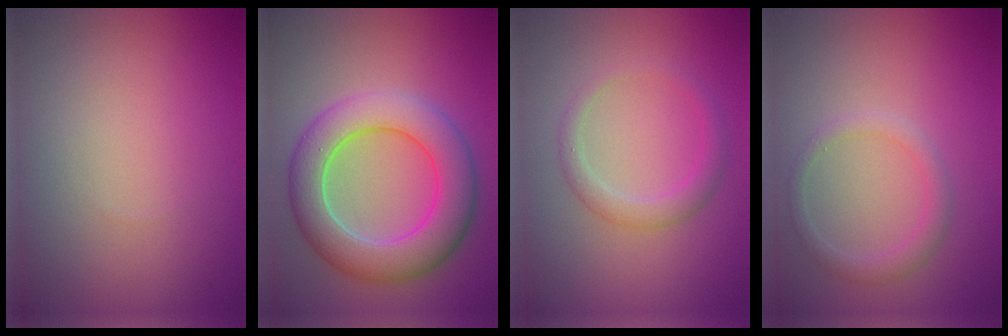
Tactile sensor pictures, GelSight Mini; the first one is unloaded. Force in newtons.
{"total": 7.5, "press": 7.5, "slide": 0.3}
{"total": 2.1, "press": 2.1, "slide": 0.1}
{"total": 1.8, "press": 1.8, "slide": 0.2}